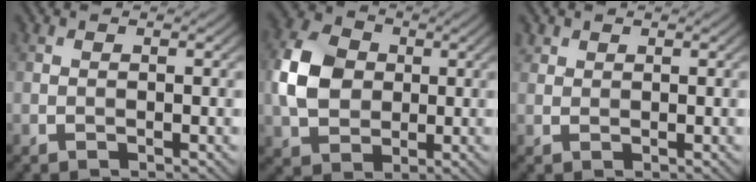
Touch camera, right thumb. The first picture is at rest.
{"total": 8.1, "force": [0.5, 6.4, 5.0], "torque": [-0.123, 0.013, 0.006]}
{"total": 1.2, "force": [0.9, 0.8, 0.2], "torque": [-0.006, 0.003, 0.022]}